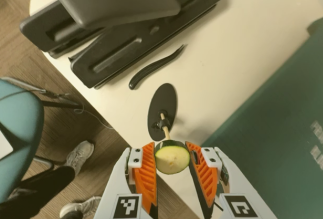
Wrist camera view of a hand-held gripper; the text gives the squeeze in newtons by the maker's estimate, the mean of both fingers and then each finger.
{"total": 9.5, "left": 9.1, "right": 10.0}